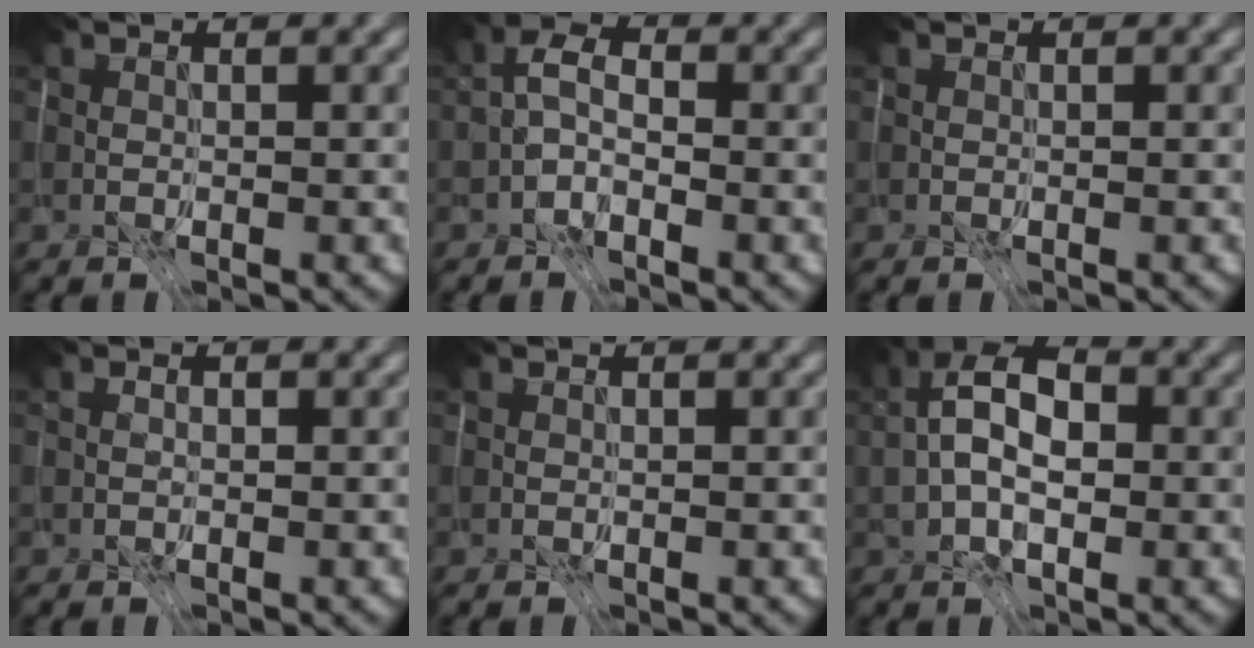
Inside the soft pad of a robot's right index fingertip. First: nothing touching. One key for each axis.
{"total": 4.6, "fx": -4.0, "fy": -2.0, "fz": -1.1, "tx": 0.043, "ty": -0.011, "tz": -0.065}
{"total": 0.0}
{"total": 1.1, "fx": 0.5, "fy": 0.8, "fz": 0.6, "tx": 0.000, "ty": 0.006, "tz": -0.002}
{"total": 0.0}
{"total": 3.4, "fx": -2.6, "fy": -0.1, "fz": 2.3, "tx": -0.021, "ty": -0.003, "tz": -0.044}